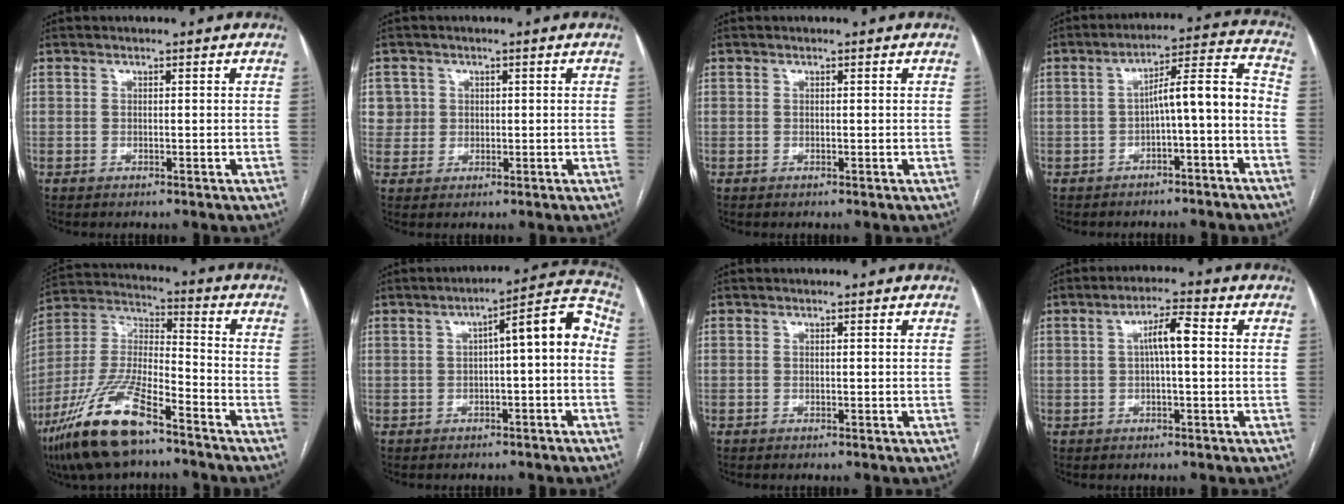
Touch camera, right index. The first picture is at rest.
{"total": 3.1, "force": [0.8, 2.9, -0.3], "torque": [0.026, 0.008, 0.011]}
{"total": 0.0}
{"total": 8.7, "force": [-2.7, 1.1, 8.2], "torque": [-0.115, 0.040, -0.037]}
{"total": 17.2, "force": [-11.4, 4.2, 12.1], "torque": [-0.270, -0.017, -0.214]}
{"total": 8.4, "force": [-0.4, 1.9, 8.2], "torque": [-0.107, 0.041, -0.008]}
{"total": 0.0}
{"total": 4.7, "force": [0.5, 0.7, 4.6], "torque": [-0.082, 0.014, 0.006]}